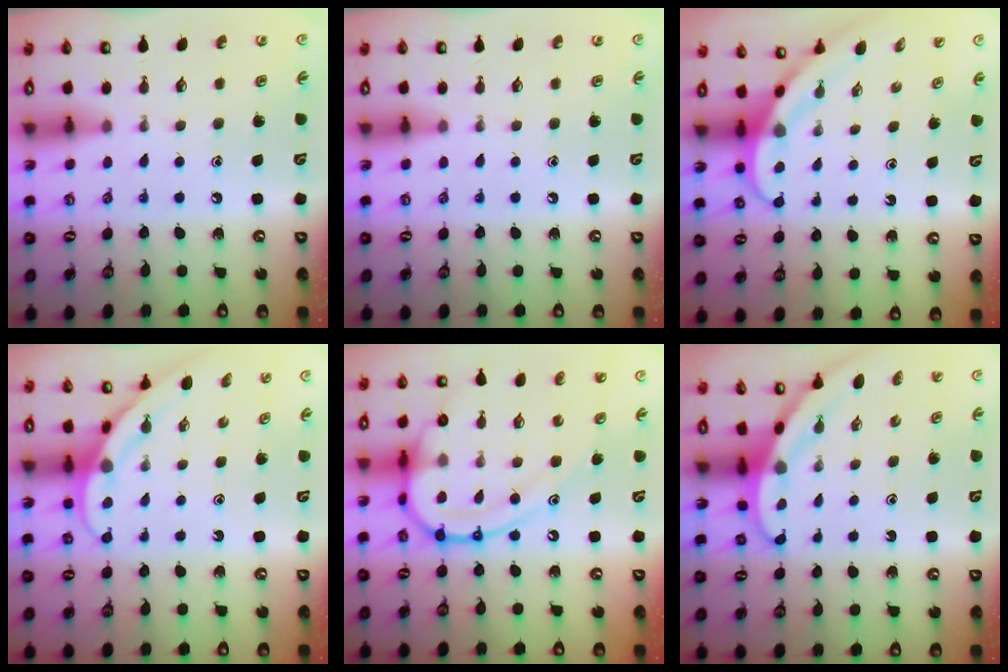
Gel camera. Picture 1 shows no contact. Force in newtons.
{"total": 0.0}
{"total": 4.0, "press": 4.0, "slide": 0.3}
{"total": 5.4, "press": 5.4, "slide": 0.4}
{"total": 15.9, "press": 15.9, "slide": 1.1}
{"total": 3.2, "press": 3.2, "slide": 0.2}